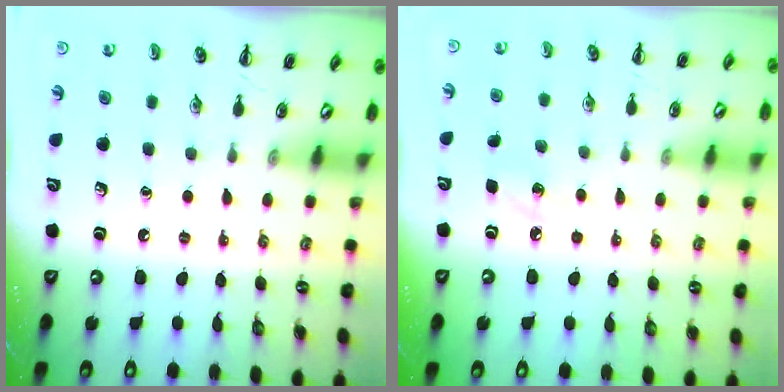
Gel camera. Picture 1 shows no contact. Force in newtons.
{"total": 3.8, "press": 3.6, "slide": 1.0}